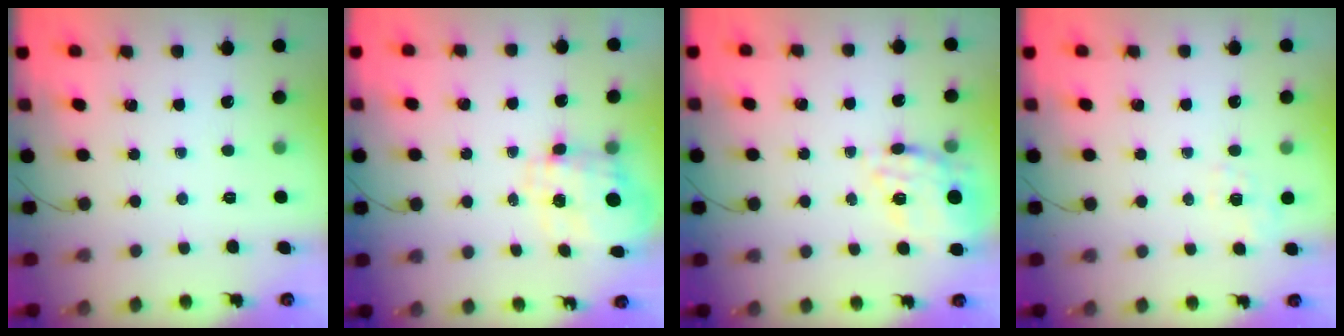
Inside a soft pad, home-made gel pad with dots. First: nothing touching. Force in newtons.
{"total": 3.4, "press": 3.2, "slide": 1.1}
{"total": 11.4, "press": 10.9, "slide": 3.2}
{"total": 2.3, "press": 1.6, "slide": 1.6}